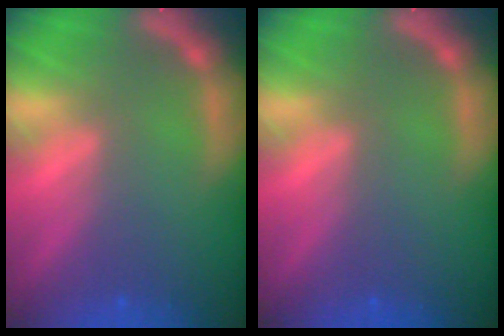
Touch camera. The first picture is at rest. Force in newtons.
{"total": 0.0}